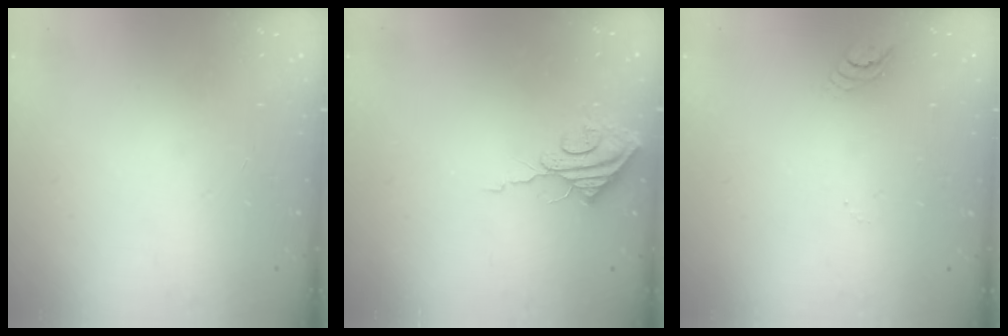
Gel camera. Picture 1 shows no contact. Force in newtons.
{"total": 8.7, "press": 8.7, "slide": 0.6}
{"total": 3.5, "press": 3.5, "slide": 0.4}